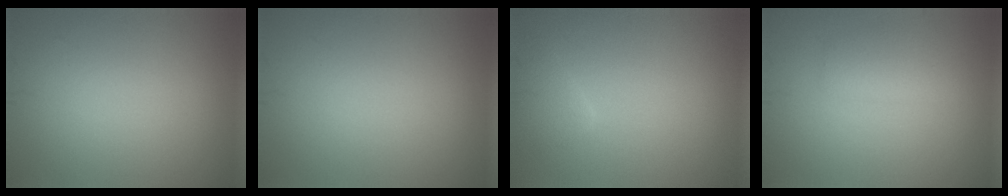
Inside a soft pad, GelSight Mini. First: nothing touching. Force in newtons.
{"total": 0.0}
{"total": 1.6, "press": 1.6, "slide": 0.2}
{"total": 1.7, "press": 1.7, "slide": 0.0}